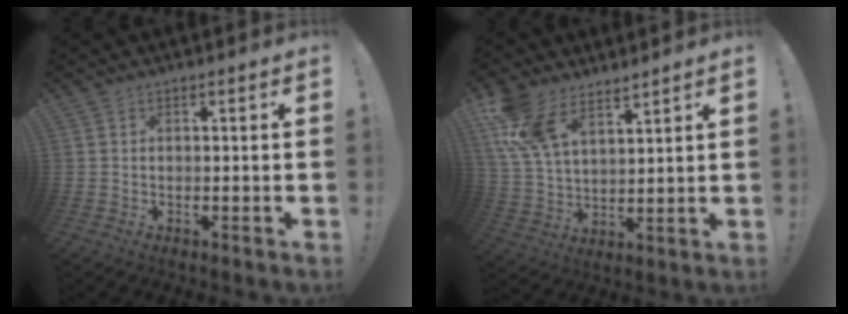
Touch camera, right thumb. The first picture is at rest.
{"total": 12.6, "force": [8.8, 6.1, 6.7], "torque": [-0.144, -0.035, 0.174]}